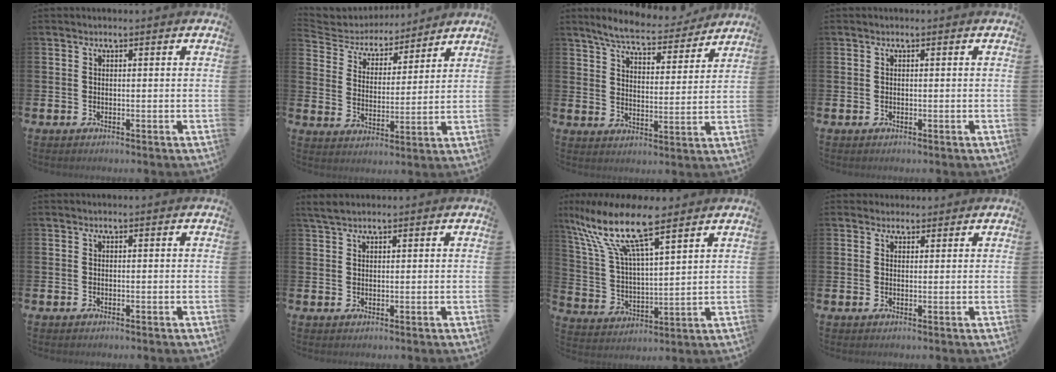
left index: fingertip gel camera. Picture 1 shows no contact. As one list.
[{"total": 5.2, "force": [4.9, 1.8, 0.3], "torque": [-0.035, -0.039, 0.079]}, {"total": 6.8, "force": [6.5, 0.9, 2.0], "torque": [-0.054, -0.040, 0.110]}, {"total": 0.0}, {"total": 0.0}, {"total": 2.3, "force": [2.0, 0.7, 0.9], "torque": [-0.014, 0.000, 0.035]}, {"total": 12.2, "force": [9.6, 2.8, 6.9], "torque": [-0.166, -0.046, 0.163]}, {"total": 1.9, "force": [1.7, 0.8, -0.2], "torque": [0.016, -0.005, 0.029]}]